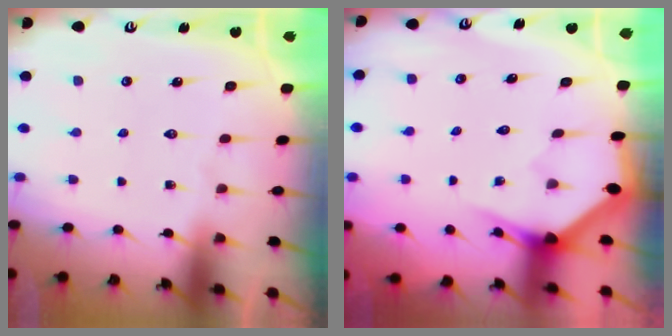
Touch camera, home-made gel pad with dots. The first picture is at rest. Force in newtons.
{"total": 2.9, "press": 2.9, "slide": 0.1}